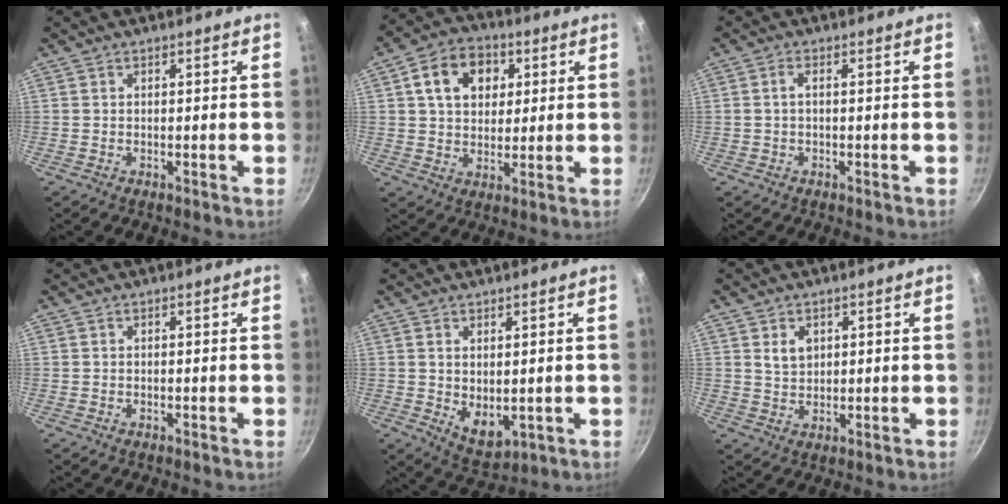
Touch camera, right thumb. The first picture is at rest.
{"total": 11.5, "force": [3.6, 8.6, 6.7], "torque": [-0.085, 0.005, 0.049]}
{"total": 1.4, "force": [-0.1, 0.6, 1.2], "torque": [-0.031, 0.008, -0.002]}
{"total": 0.0}
{"total": 5.9, "force": [0.8, 3.6, 4.6], "torque": [-0.066, -0.023, 0.028]}
{"total": 3.6, "force": [1.2, 2.8, 1.9], "torque": [-0.021, -0.004, 0.025]}